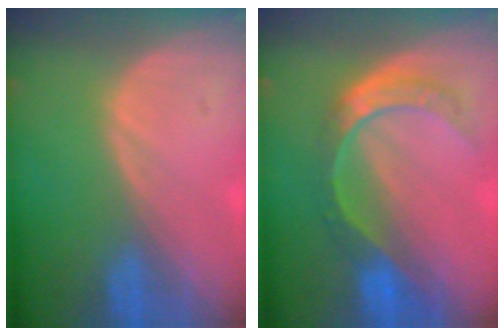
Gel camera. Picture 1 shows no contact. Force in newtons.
{"total": 8.3, "press": 6.9, "slide": 4.6}